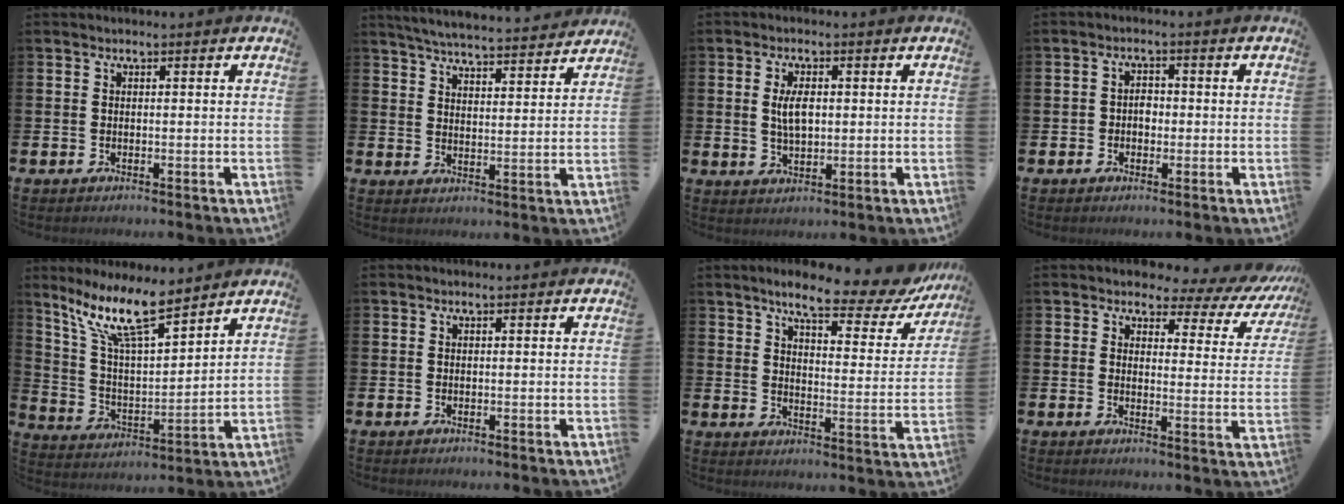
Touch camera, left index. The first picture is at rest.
{"total": 5.7, "force": [5.6, 0.2, 0.9], "torque": [-0.030, -0.042, 0.096]}
{"total": 3.9, "force": [0.8, 1.9, 3.3], "torque": [-0.051, 0.001, 0.009]}
{"total": 2.1, "force": [-0.5, 1.7, 1.1], "torque": [-0.012, 0.002, -0.014]}
{"total": 10.4, "force": [8.4, 2.2, 5.7], "torque": [-0.135, -0.032, 0.152]}
{"total": 0.0}
{"total": 7.9, "force": [6.7, 1.8, 3.7], "torque": [-0.080, -0.043, 0.109]}
{"total": 3.3, "force": [2.3, 2.0, 1.1], "torque": [-0.029, -0.028, 0.028]}